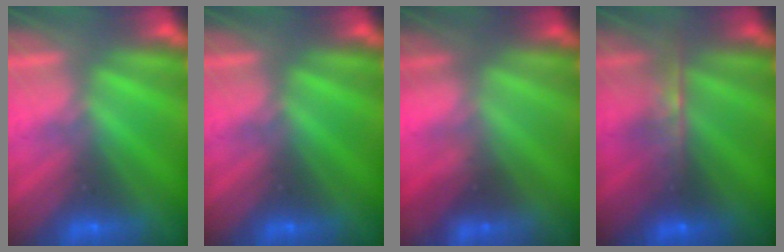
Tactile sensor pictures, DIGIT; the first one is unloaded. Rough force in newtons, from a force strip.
{"total": 0.0}
{"total": 1.9}
{"total": 6.5}